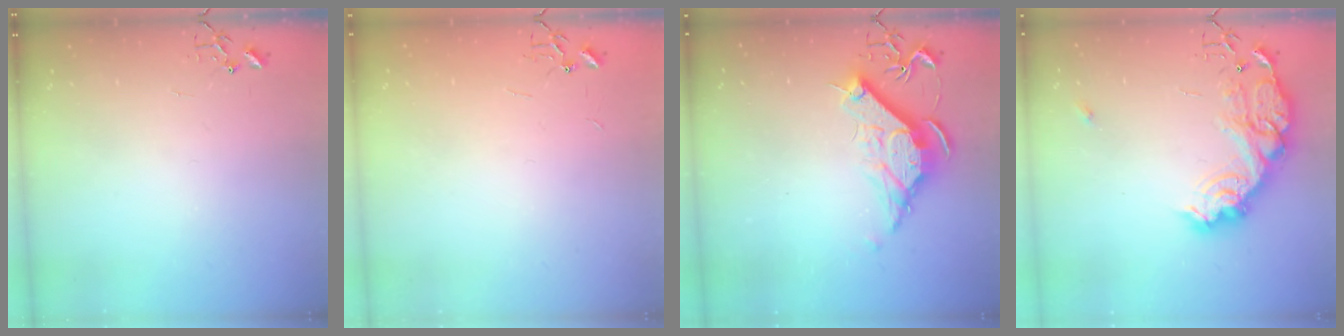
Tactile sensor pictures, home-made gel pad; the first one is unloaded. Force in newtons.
{"total": 1.8, "press": 1.8, "slide": 0.2}
{"total": 10.8, "press": 10.8, "slide": 0.3}
{"total": 18.7, "press": 18.7, "slide": 1.3}